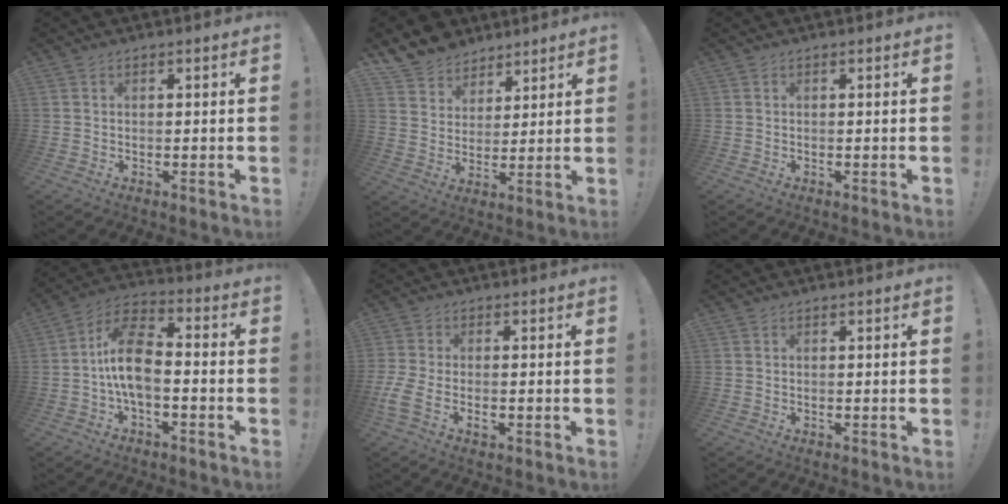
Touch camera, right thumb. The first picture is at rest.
{"total": 8.7, "force": [6.8, 5.5, 0.5], "torque": [-0.018, -0.057, 0.136]}
{"total": 0.0}
{"total": 12.7, "force": [-2.0, 7.0, 10.4], "torque": [-0.204, 0.020, -0.034]}
{"total": 5.1, "force": [-1.8, 2.3, 4.2], "torque": [-0.096, -0.005, -0.032]}
{"total": 0.0}